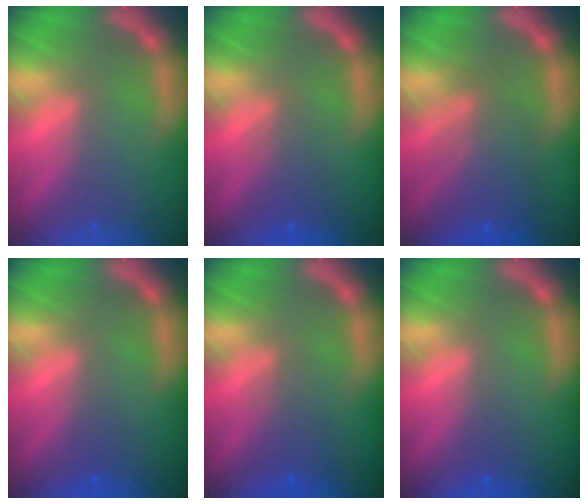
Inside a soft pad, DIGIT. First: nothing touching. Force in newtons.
{"total": 2.5}
{"total": 5.5}
{"total": 1.0}
{"total": 2.5}
{"total": 1.0}